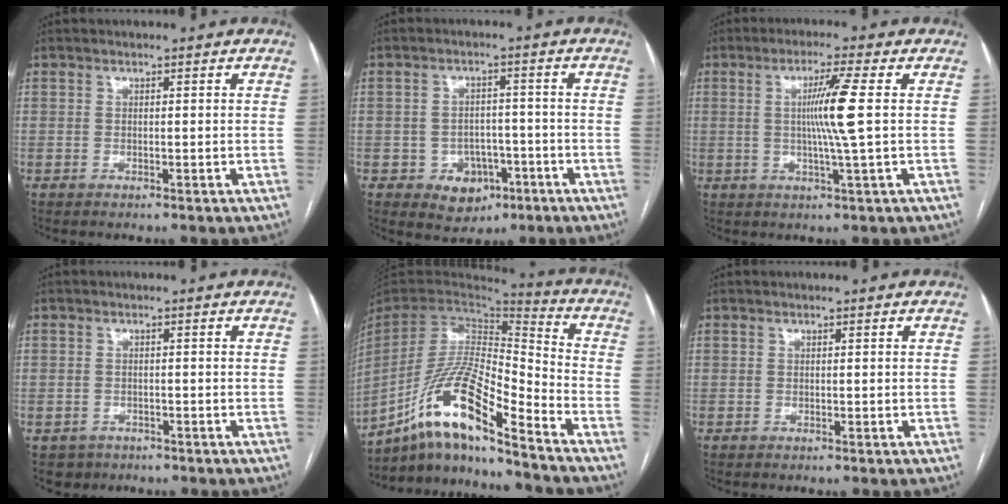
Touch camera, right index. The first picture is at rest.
{"total": 5.9, "force": [-2.5, 4.9, 2.2], "torque": [-0.025, 0.010, -0.027]}
{"total": 7.1, "force": [0.7, -1.6, 6.9], "torque": [-0.125, -0.004, 0.017]}
{"total": 3.2, "force": [-1.6, 2.8, 0.0], "torque": [0.003, 0.007, -0.024]}
{"total": 16.5, "force": [-11.8, 1.6, 11.3], "torque": [-0.232, 0.001, -0.219]}
{"total": 0.0}